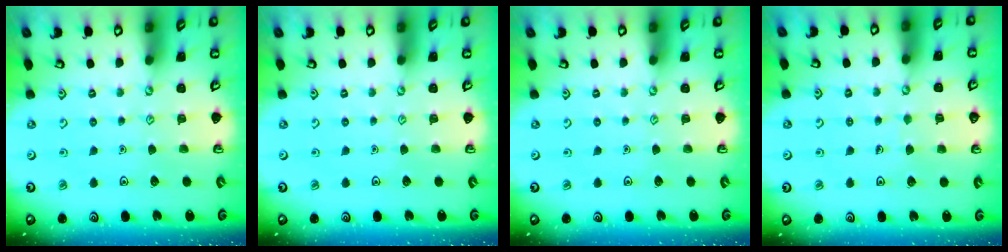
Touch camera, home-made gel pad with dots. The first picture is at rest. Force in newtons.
{"total": 0.0}
{"total": 0.0}
{"total": 2.6, "press": 2.6, "slide": 0.2}